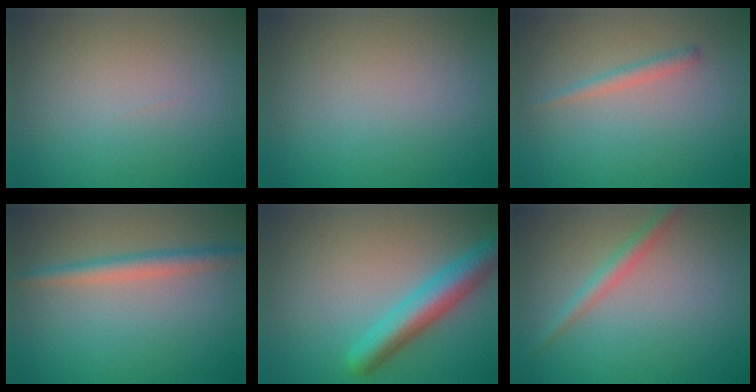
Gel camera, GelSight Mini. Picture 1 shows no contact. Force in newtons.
{"total": 0.0}
{"total": 1.2, "press": 1.2, "slide": 0.1}
{"total": 2.5, "press": 2.5, "slide": 0.0}
{"total": 4.9, "press": 4.9, "slide": 0.2}
{"total": 1.9, "press": 1.9, "slide": 0.0}